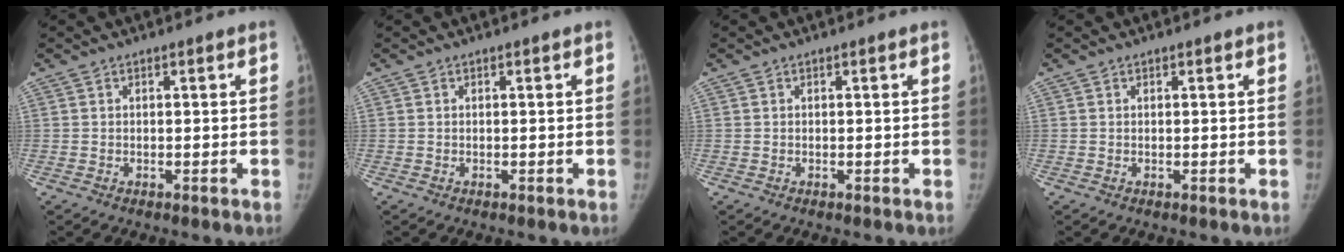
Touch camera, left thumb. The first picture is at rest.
{"total": 0.0}
{"total": 0.0}
{"total": 0.0}